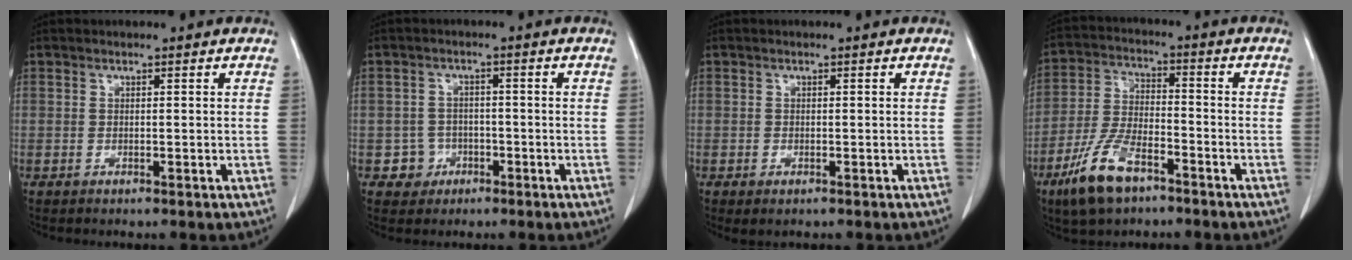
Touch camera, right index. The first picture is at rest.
{"total": 3.9, "force": [-1.5, 3.6, 0.1], "torque": [0.011, 0.015, -0.020]}
{"total": 2.0, "force": [-0.9, 1.1, 1.4], "torque": [-0.025, -0.002, -0.005]}
{"total": 11.2, "force": [-7.0, 4.2, 7.7], "torque": [-0.172, -0.006, -0.131]}